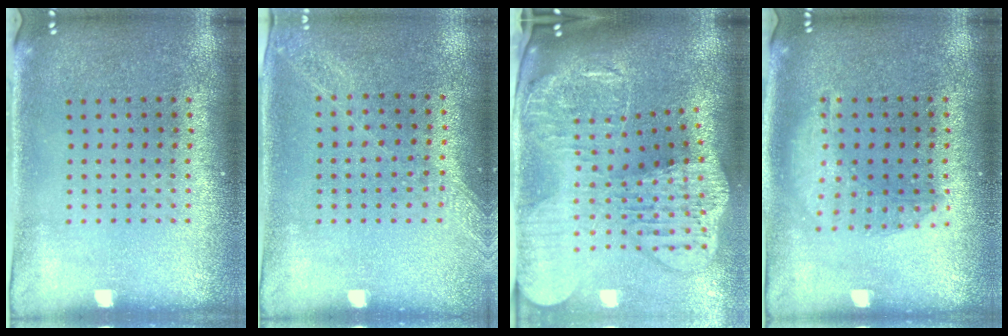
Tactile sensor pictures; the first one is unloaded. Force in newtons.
{"total": 1.3, "press": 1.2, "slide": 0.2}
{"total": 4.3, "press": 3.3, "slide": 2.8}
{"total": 1.4, "press": 1.3, "slide": 0.5}